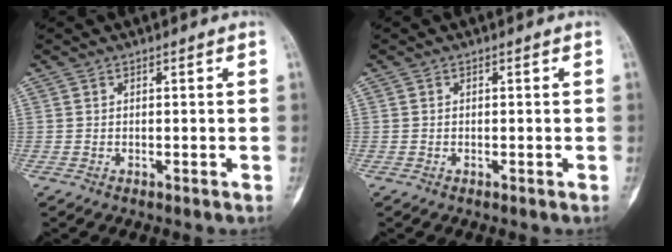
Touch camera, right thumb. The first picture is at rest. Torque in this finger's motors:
{"motor_torque": [-0.28, -0.25, -0.29, -0.33, -0.13]}